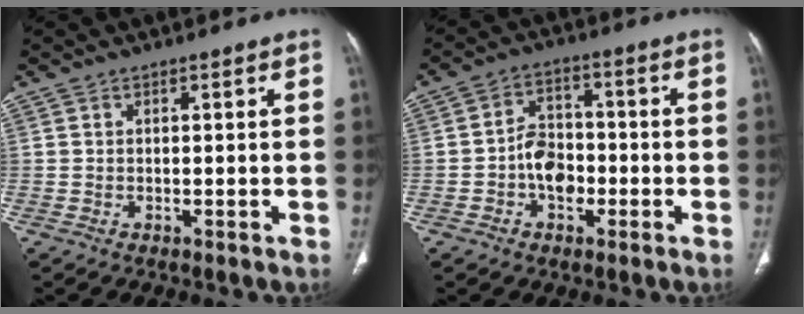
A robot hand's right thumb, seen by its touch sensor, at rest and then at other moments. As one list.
[{"total": 7.2, "force": [-2.0, 5.2, 4.6], "torque": [-0.054, 0.026, -0.042]}]